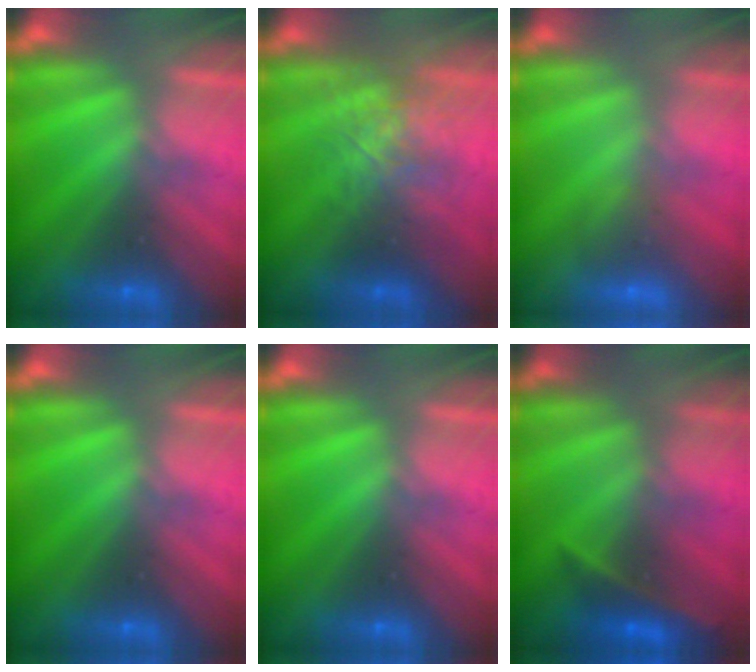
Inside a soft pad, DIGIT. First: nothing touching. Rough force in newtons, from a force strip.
{"total": 2.5}
{"total": 2.9}
{"total": 0.0}
{"total": 0.0}
{"total": 2.4}